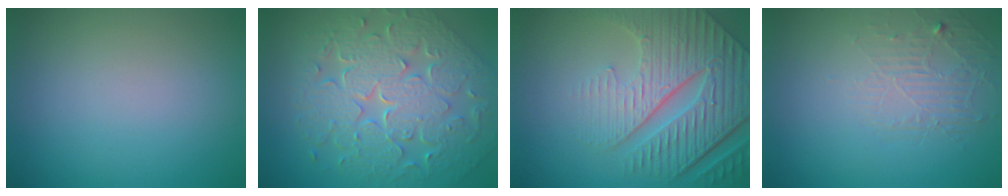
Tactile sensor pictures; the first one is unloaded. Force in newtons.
{"total": 9.1, "press": 6.7, "slide": 6.2}
{"total": 8.7, "press": 6.1, "slide": 6.2}
{"total": 1.8, "press": 0.8, "slide": 1.6}